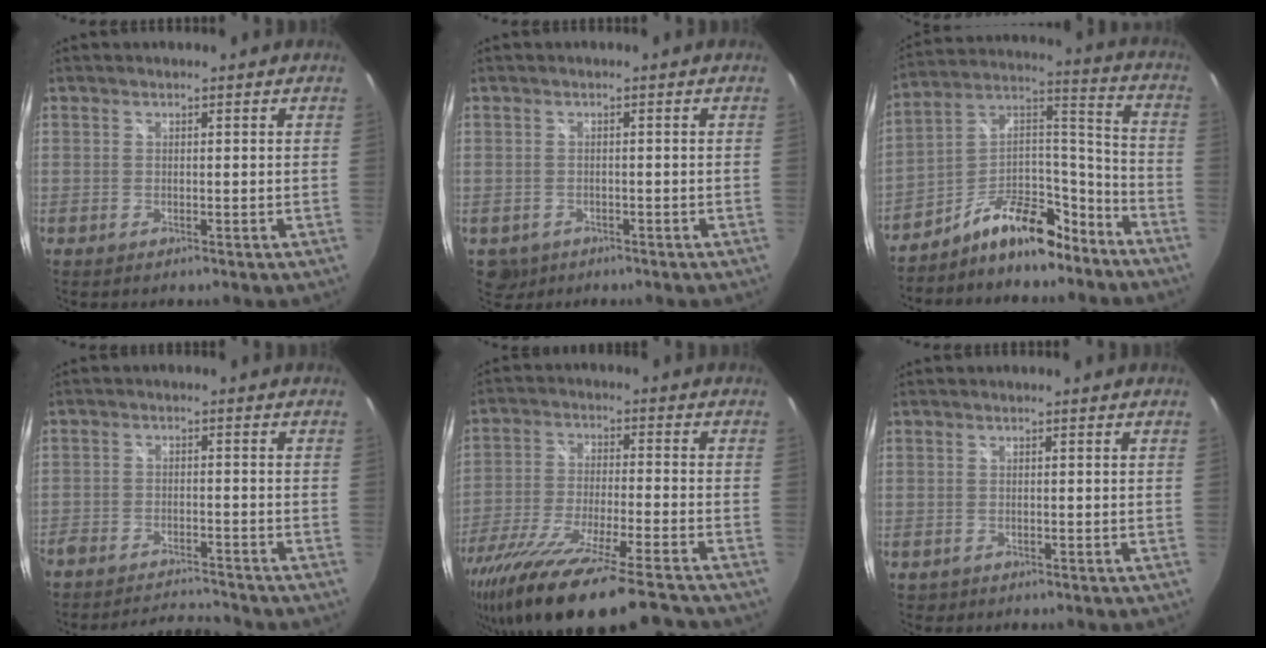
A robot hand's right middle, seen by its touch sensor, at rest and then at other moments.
{"total": 3.8, "force": [-1.5, 3.2, 1.4], "torque": [-0.034, -0.008, -0.016]}
{"total": 14.2, "force": [-10.3, 6.4, 7.4], "torque": [-0.134, 0.056, -0.167]}
{"total": 8.5, "force": [-8.1, 1.3, 2.0], "torque": [-0.059, 0.005, -0.128]}
{"total": 22.0, "force": [-18.0, 1.5, 12.5], "torque": [-0.245, -0.065, -0.309]}
{"total": 1.1, "force": [-0.5, 0.9, 0.3], "torque": [-0.008, -0.004, -0.006]}